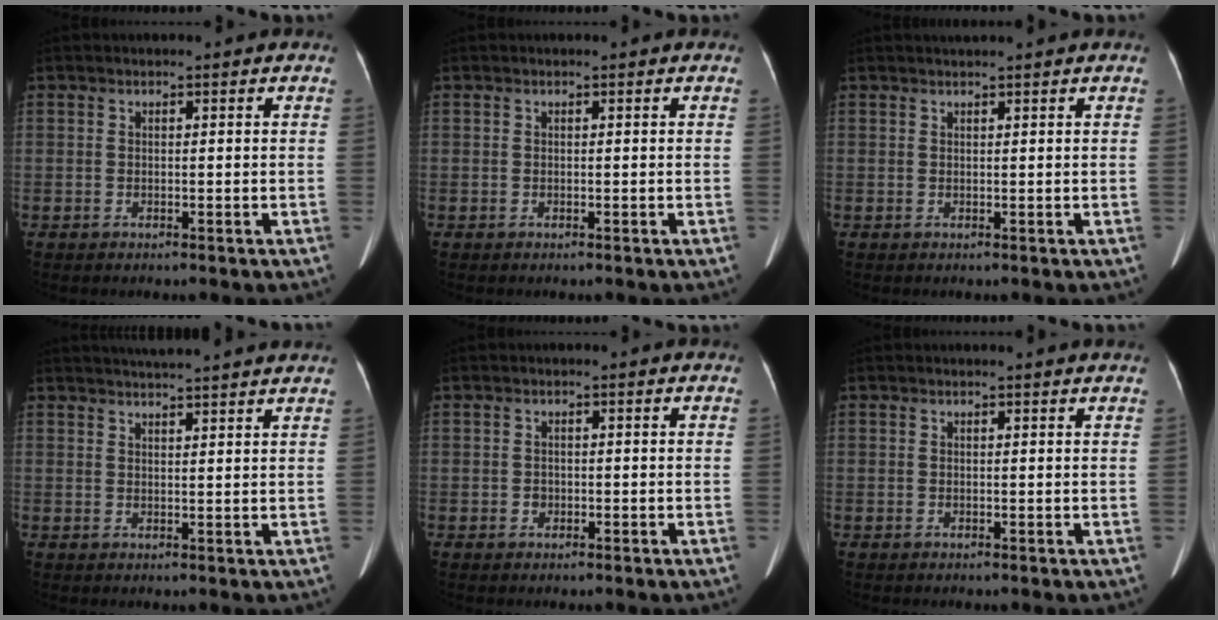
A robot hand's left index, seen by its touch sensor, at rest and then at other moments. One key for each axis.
{"total": 0.0}
{"total": 2.2, "fx": 2.0, "fy": -0.5, "fz": 0.8, "tx": -0.009, "ty": 0.015, "tz": 0.033}
{"total": 10.0, "fx": 9.2, "fy": -0.5, "fz": 3.7, "tx": -0.061, "ty": 0.021, "tz": 0.111}
{"total": 0.9, "fx": -0.3, "fy": 0.8, "fz": 0.3, "tx": -0.005, "ty": 0.003, "tz": -0.005}
{"total": 1.6, "fx": 1.5, "fy": -0.4, "fz": 0.4, "tx": -0.017, "ty": -0.003, "tz": 0.015}